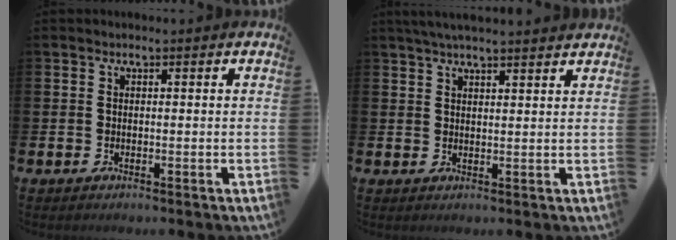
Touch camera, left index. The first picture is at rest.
{"total": 3.5, "force": [3.3, 0.0, 1.2], "torque": [-0.033, -0.006, 0.060]}